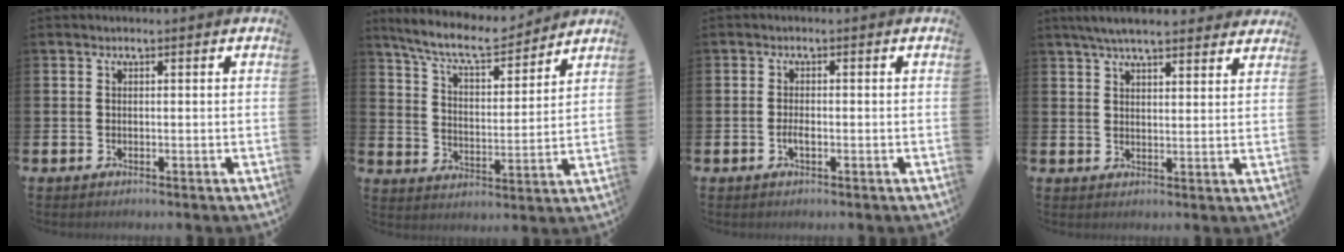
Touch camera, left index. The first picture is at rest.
{"total": 8.8, "force": [8.1, 1.6, 3.1], "torque": [-0.089, -0.049, 0.142]}
{"total": 1.3, "force": [-0.5, 0.5, 1.1], "torque": [-0.027, 0.003, -0.008]}
{"total": 5.7, "force": [5.3, 0.9, 2.0], "torque": [-0.047, -0.015, 0.097]}